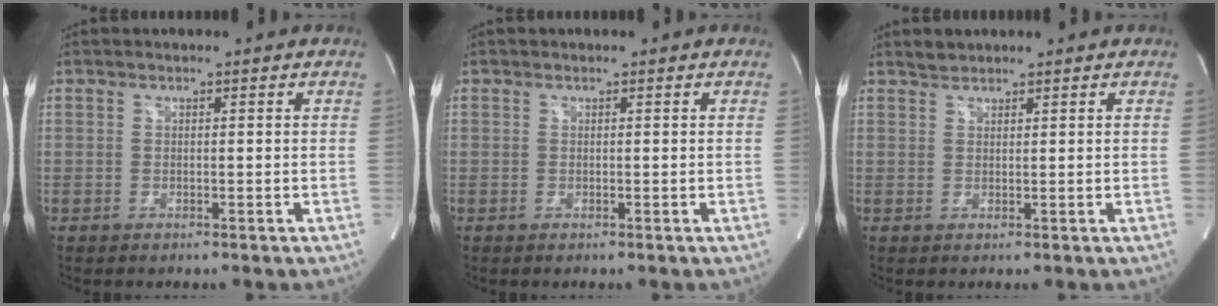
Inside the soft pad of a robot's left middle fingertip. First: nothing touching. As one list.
[{"total": 0.0}, {"total": 1.3, "force": [1.3, 0.4, 0.1], "torque": [-0.008, 0.004, 0.024]}]